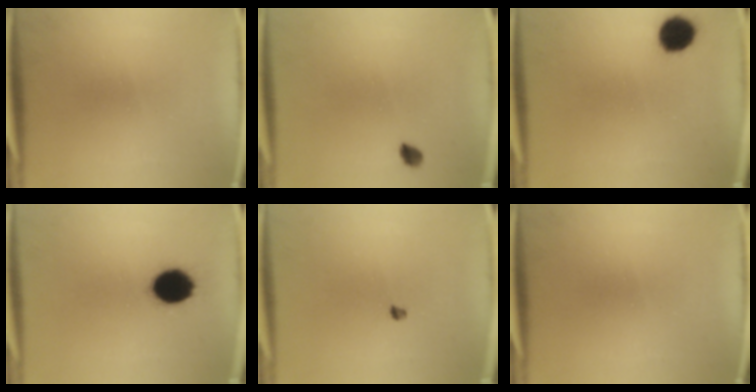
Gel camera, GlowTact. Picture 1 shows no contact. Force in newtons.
{"total": 1.6}
{"total": 6.9}
{"total": 10.8}
{"total": 1.1}
{"total": 0.0}